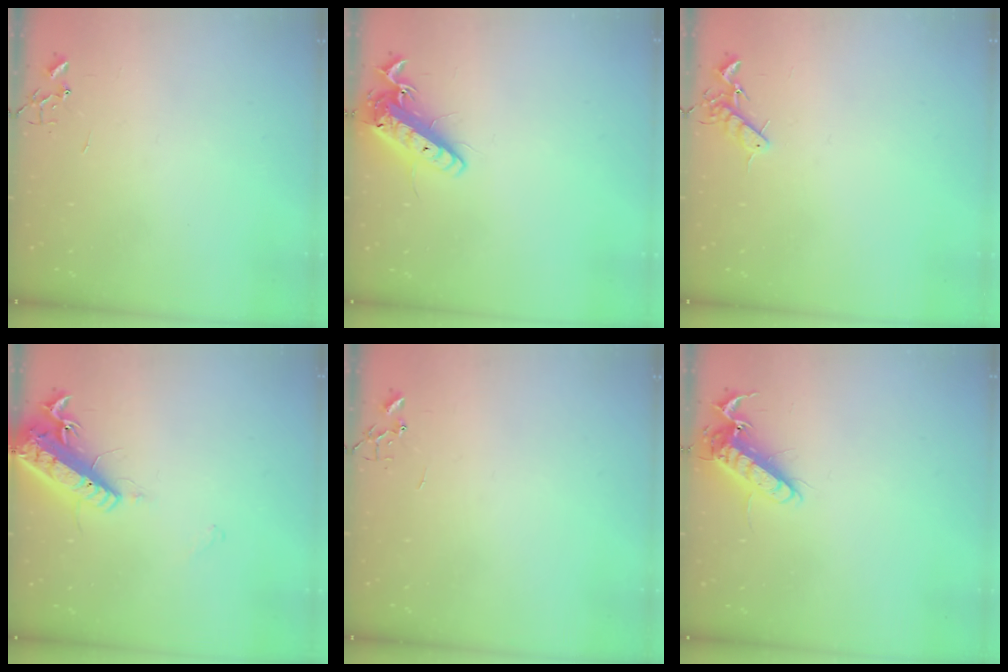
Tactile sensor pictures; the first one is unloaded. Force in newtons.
{"total": 14.0, "press": 13.8, "slide": 2.7}
{"total": 7.2, "press": 7.1, "slide": 1.1}
{"total": 16.3, "press": 15.9, "slide": 3.8}
{"total": 0.0}
{"total": 12.3, "press": 12.1, "slide": 1.8}